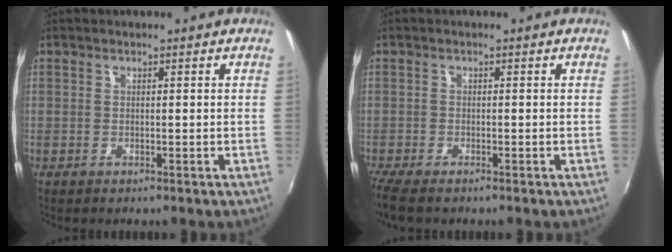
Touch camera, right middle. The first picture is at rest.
{"total": 4.5, "force": [-3.7, 0.9, 2.4], "torque": [-0.062, -0.024, -0.073]}